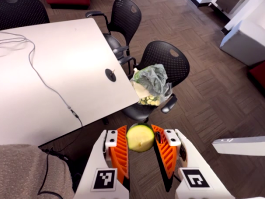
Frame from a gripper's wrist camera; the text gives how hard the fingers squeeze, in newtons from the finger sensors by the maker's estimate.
{"total": 11.4, "left": 11.5, "right": 11.2}